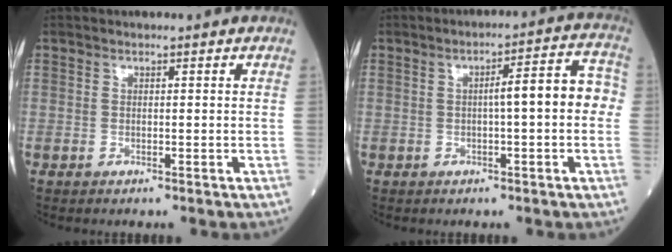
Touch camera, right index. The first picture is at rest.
{"total": 7.4, "force": [-0.1, 1.2, 7.3], "torque": [-0.099, 0.031, -0.004]}